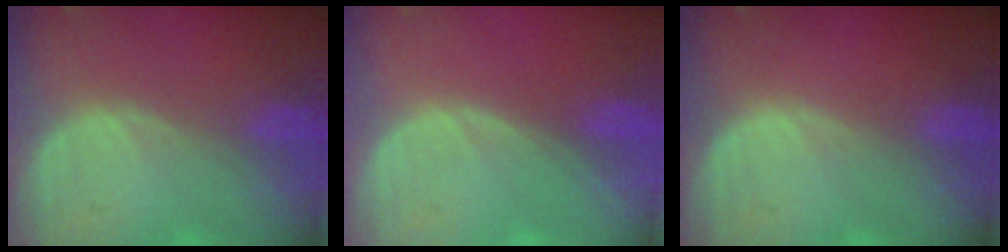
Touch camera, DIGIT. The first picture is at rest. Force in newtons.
{"total": 0.0}
{"total": 0.0}